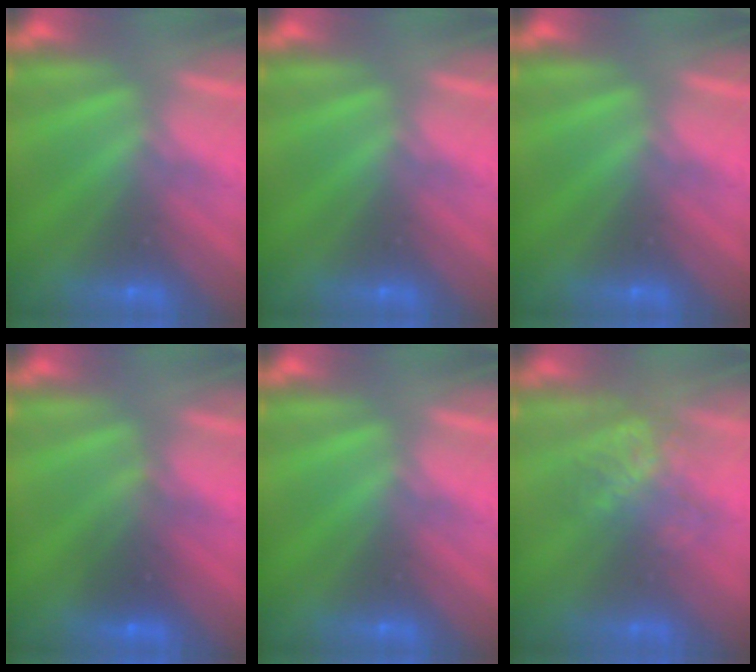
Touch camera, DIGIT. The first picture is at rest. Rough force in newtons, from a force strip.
{"total": 0.0}
{"total": 0.0}
{"total": 2.8}
{"total": 0.0}
{"total": 3.8}